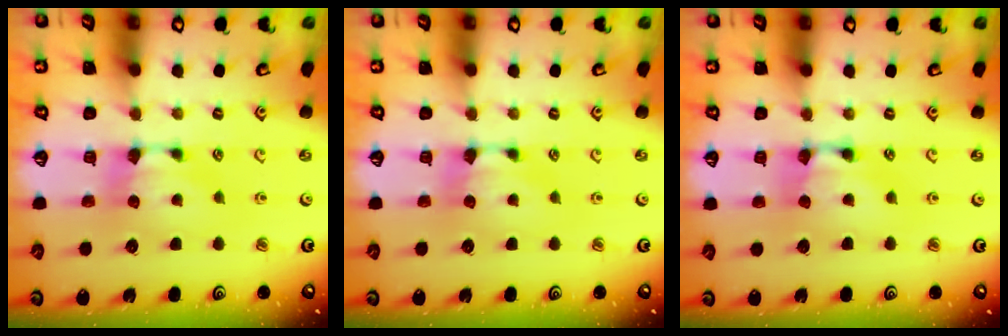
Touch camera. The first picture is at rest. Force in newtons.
{"total": 0.0}
{"total": 2.2, "press": 2.2, "slide": 0.1}